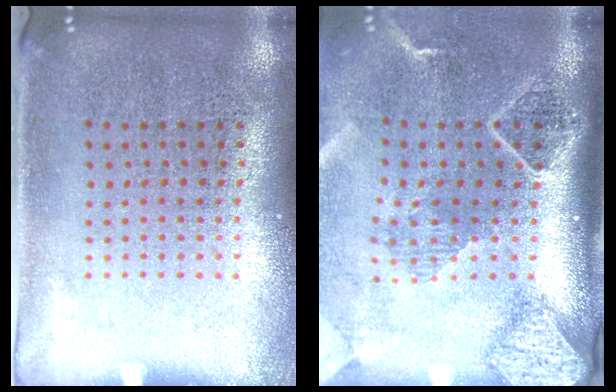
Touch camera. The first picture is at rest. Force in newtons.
{"total": 2.7, "press": 2.0, "slide": 1.9}